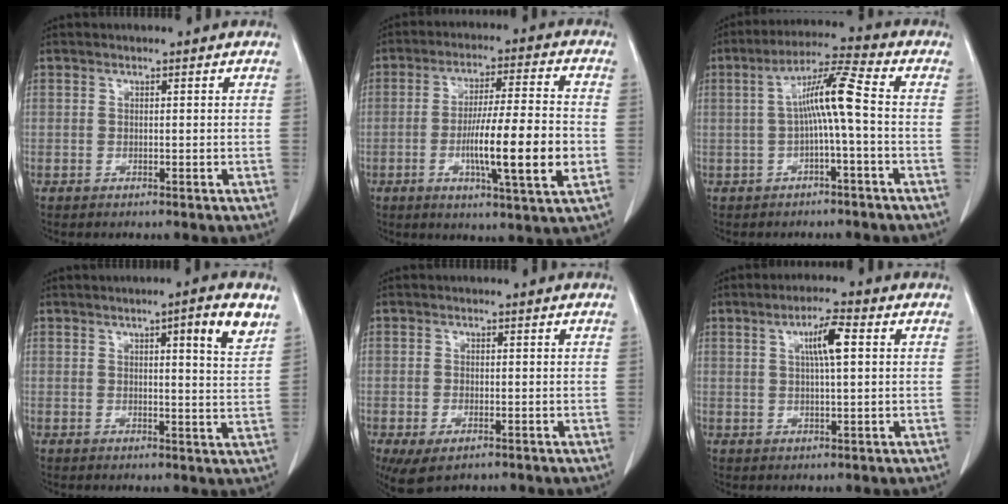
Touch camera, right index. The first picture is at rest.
{"total": 13.7, "force": [-3.2, 0.5, 13.3], "torque": [-0.224, -0.007, -0.056]}
{"total": 7.6, "force": [-0.4, -0.3, 7.6], "torque": [-0.136, 0.024, -0.008]}
{"total": 6.3, "force": [3.4, 0.2, 5.3], "torque": [-0.070, -0.008, 0.043]}
{"total": 4.6, "force": [-2.4, 2.2, 3.3], "torque": [-0.062, -0.011, -0.034]}
{"total": 5.4, "force": [1.5, 0.5, 5.1], "torque": [-0.090, 0.005, 0.026]}